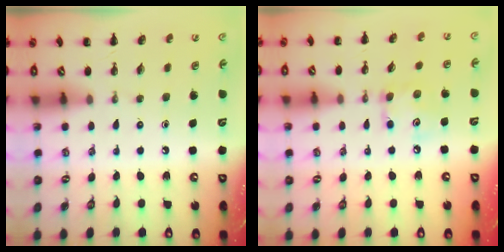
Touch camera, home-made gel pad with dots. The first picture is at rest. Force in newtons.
{"total": 6.3, "press": 6.3, "slide": 0.3}